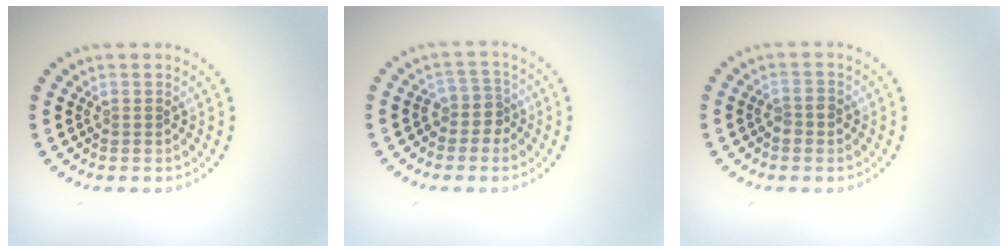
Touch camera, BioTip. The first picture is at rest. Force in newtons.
{"total": 1.9, "press": 1.6, "slide": 1.2}
{"total": 1.5, "press": 1.4, "slide": 0.6}